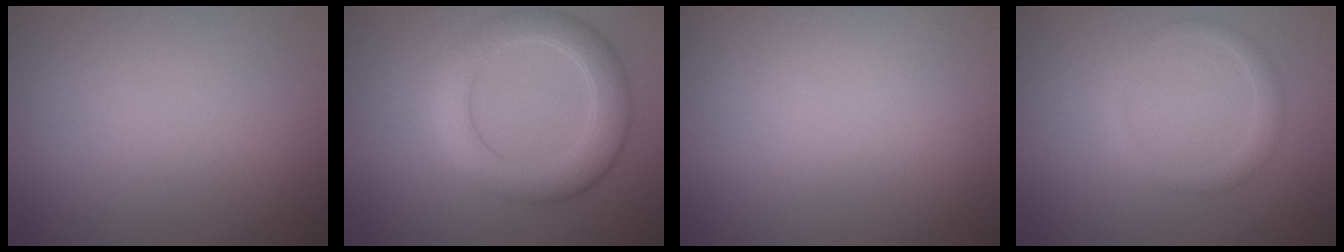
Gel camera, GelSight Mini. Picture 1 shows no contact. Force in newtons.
{"total": 5.2, "press": 5.2, "slide": 0.1}
{"total": 0.0}
{"total": 1.5, "press": 1.5, "slide": 0.1}